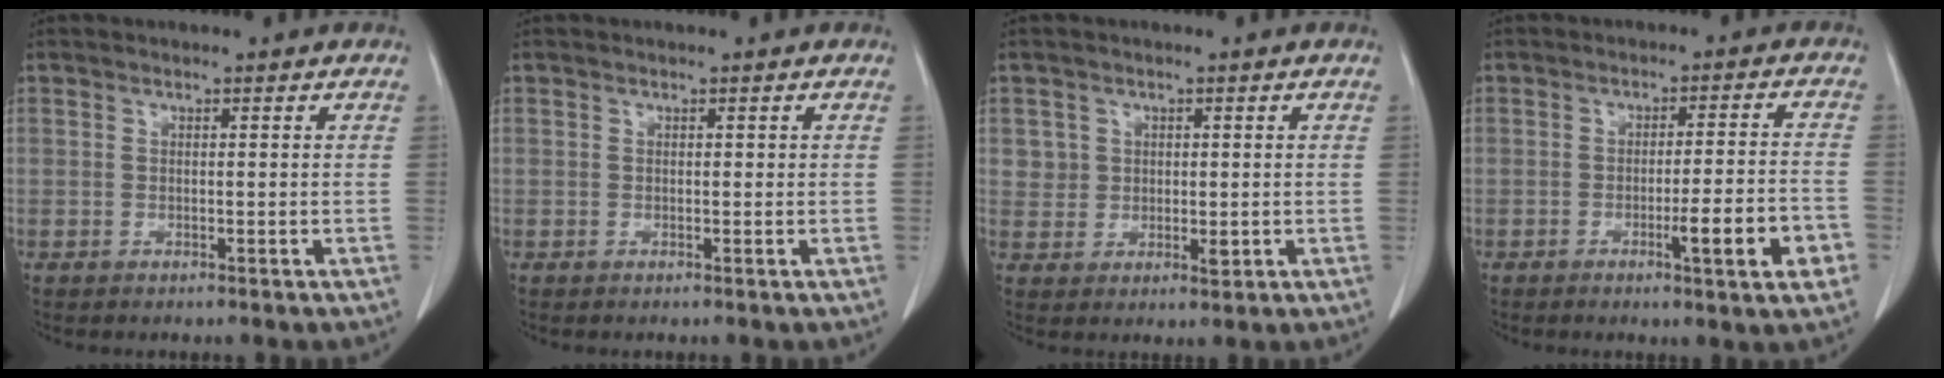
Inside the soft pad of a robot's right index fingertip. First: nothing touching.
{"total": 0.0}
{"total": 3.5, "force": [0.8, 3.2, 1.1], "torque": [-0.009, -0.004, 0.015]}
{"total": 8.2, "force": [-3.3, 0.3, 7.5], "torque": [-0.101, -0.002, -0.044]}